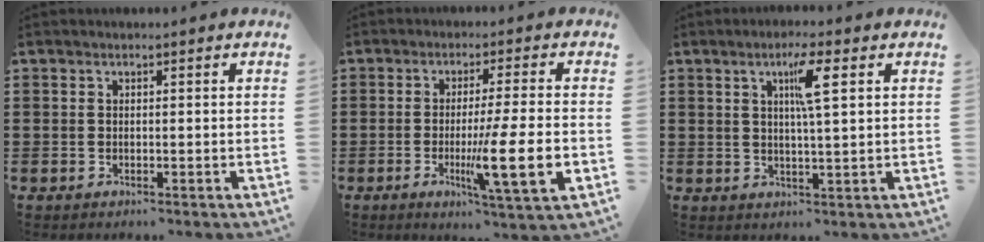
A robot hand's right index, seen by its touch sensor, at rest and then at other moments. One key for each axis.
{"total": 10.2, "fx": -2.4, "fy": 0.2, "fz": 9.9, "tx": -0.176, "ty": -0.018, "tz": -0.044}
{"total": 5.4, "fx": 2.1, "fy": 0.2, "fz": 5.0, "tx": -0.087, "ty": -0.003, "tz": 0.027}